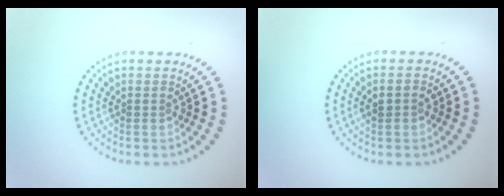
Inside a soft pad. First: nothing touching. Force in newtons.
{"total": 1.3, "press": 1.2, "slide": 0.3}